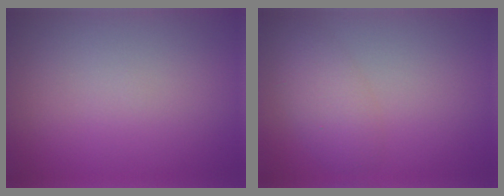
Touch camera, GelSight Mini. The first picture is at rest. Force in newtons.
{"total": 2.8, "press": 2.8, "slide": 0.2}